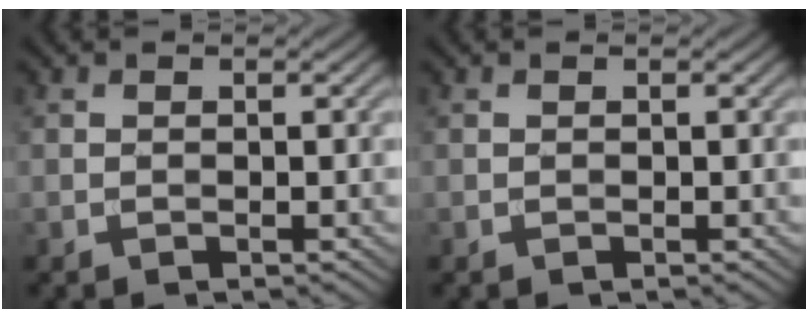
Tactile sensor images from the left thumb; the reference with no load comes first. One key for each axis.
{"total": 0.0}